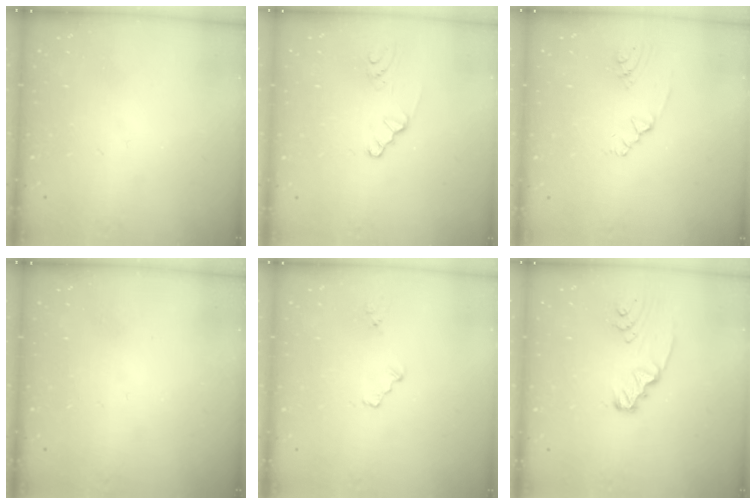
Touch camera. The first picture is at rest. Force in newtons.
{"total": 2.1, "press": 2.1, "slide": 0.3}
{"total": 2.5, "press": 2.3, "slide": 1.0}
{"total": 0.0}
{"total": 2.9, "press": 2.9, "slide": 0.3}
{"total": 4.1, "press": 4.1, "slide": 0.4}